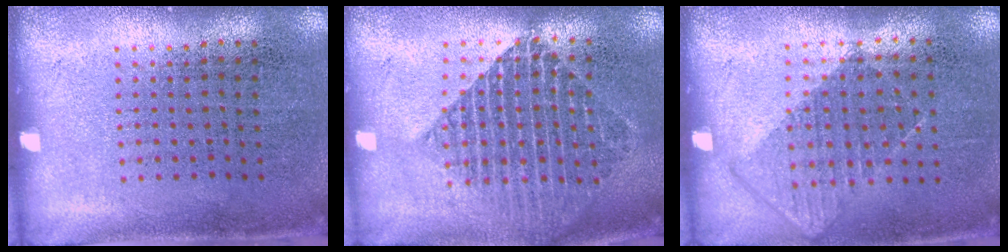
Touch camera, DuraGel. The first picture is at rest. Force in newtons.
{"total": 1.9, "press": 1.5, "slide": 1.1}
{"total": 0.8, "press": 0.7, "slide": 0.4}